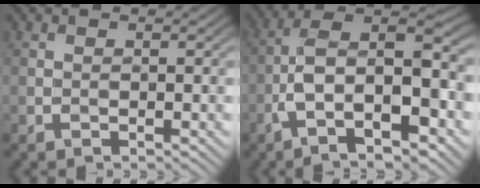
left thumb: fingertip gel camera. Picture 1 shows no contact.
{"total": 11.0, "force": [-3.2, 4.1, 9.7], "torque": [-0.186, 0.003, -0.056]}